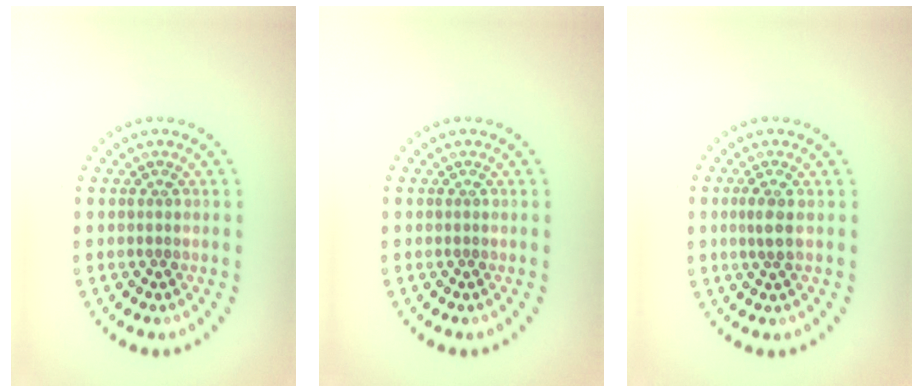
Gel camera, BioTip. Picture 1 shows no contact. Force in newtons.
{"total": 0.0}
{"total": 1.7, "press": 1.5, "slide": 0.8}